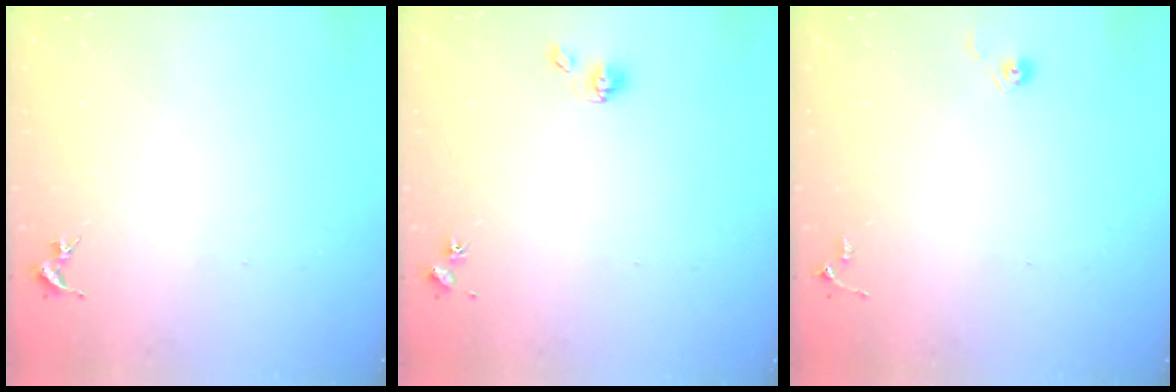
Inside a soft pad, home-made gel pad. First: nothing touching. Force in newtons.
{"total": 5.3, "press": 4.7, "slide": 2.3}
{"total": 4.8, "press": 4.8, "slide": 0.4}